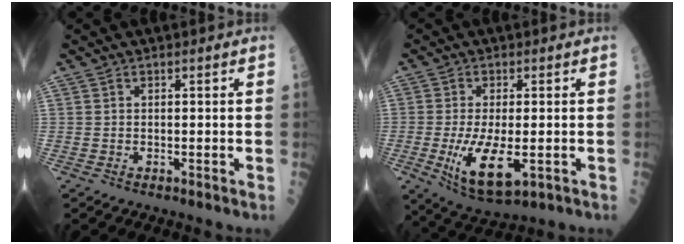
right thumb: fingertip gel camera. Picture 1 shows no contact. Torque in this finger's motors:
{"motor_torque": [-0.15, 0.47, 0.52, 0.30, 0.07]}